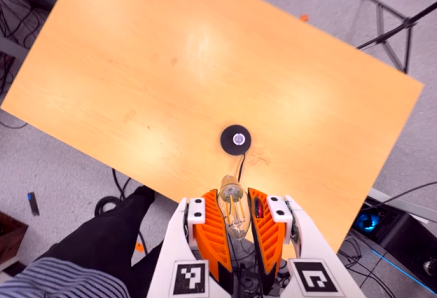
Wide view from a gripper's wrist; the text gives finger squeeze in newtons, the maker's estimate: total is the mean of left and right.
{"total": 21.3, "left": 25.8, "right": 16.7}